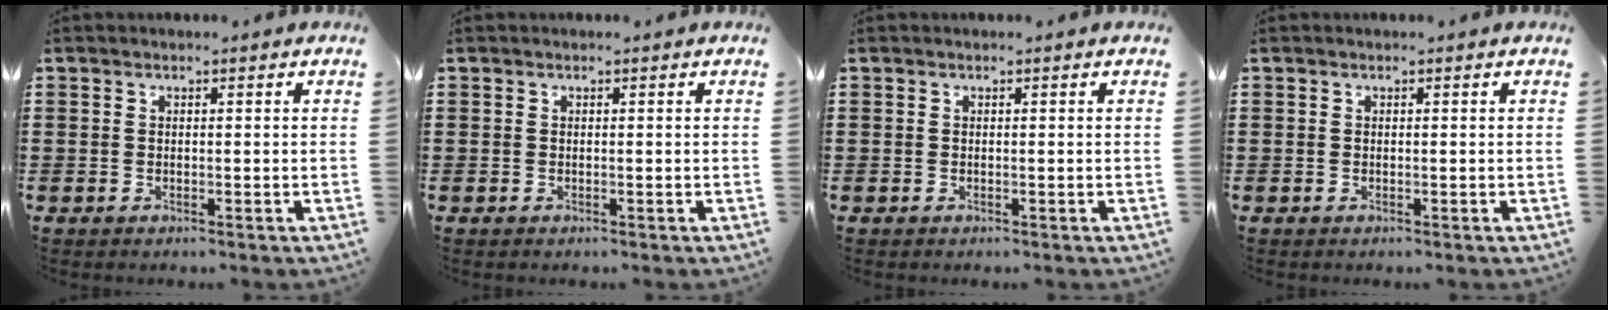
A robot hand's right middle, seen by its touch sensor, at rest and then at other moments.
{"total": 0.0}
{"total": 0.0}
{"total": 0.0}